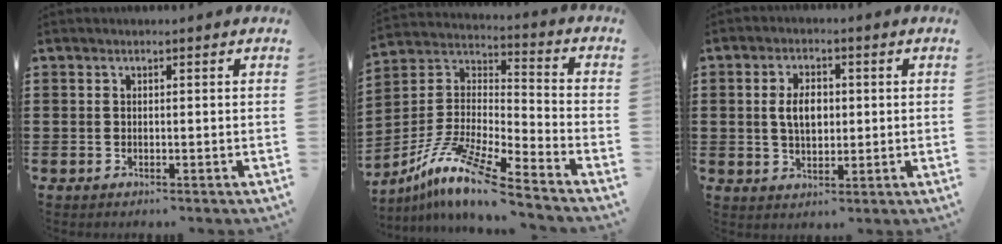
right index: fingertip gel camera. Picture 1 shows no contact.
{"total": 11.4, "force": [-8.8, 0.5, 7.2], "torque": [-0.152, -0.003, -0.180]}
{"total": 4.8, "force": [0.3, 2.8, 3.9], "torque": [-0.071, 0.001, -0.002]}